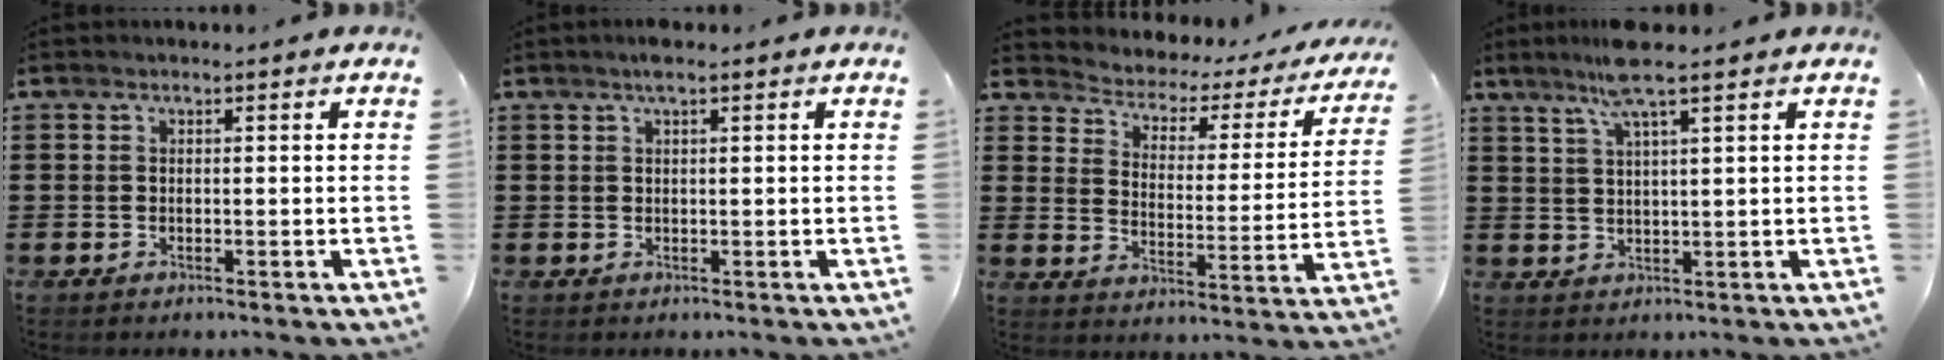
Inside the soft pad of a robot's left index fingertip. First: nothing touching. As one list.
[{"total": 1.8, "force": [1.1, 0.2, 1.4], "torque": [-0.028, 0.003, 0.019]}, {"total": 2.4, "force": [2.1, 1.2, 0.5], "torque": [-0.031, -0.024, 0.023]}, {"total": 6.4, "force": [4.4, 0.2, 4.7], "torque": [-0.103, 0.004, 0.077]}]